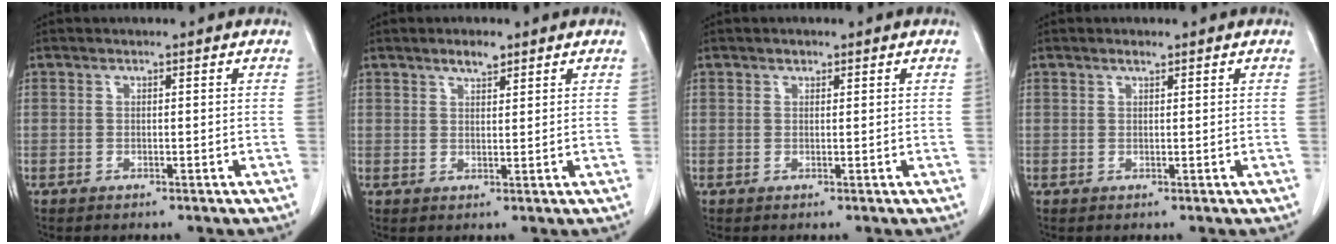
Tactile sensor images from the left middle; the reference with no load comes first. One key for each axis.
{"total": 2.5, "fx": 1.9, "fy": 0.7, "fz": 1.5, "tx": -0.028, "ty": 0.002, "tz": 0.033}
{"total": 0.6, "fx": 0.4, "fy": 0.4, "fz": 0.2, "tx": -0.004, "ty": -0.002, "tz": 0.006}
{"total": 0.8, "fx": 0.6, "fy": 0.1, "fz": 0.4, "tx": -0.014, "ty": 0.001, "tz": 0.013}